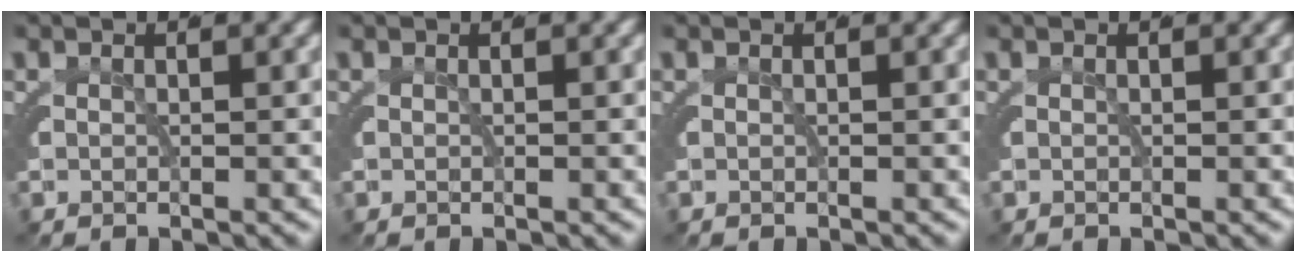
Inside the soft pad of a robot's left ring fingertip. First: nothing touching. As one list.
[{"total": 0.0}, {"total": 0.0}, {"total": 0.0}]